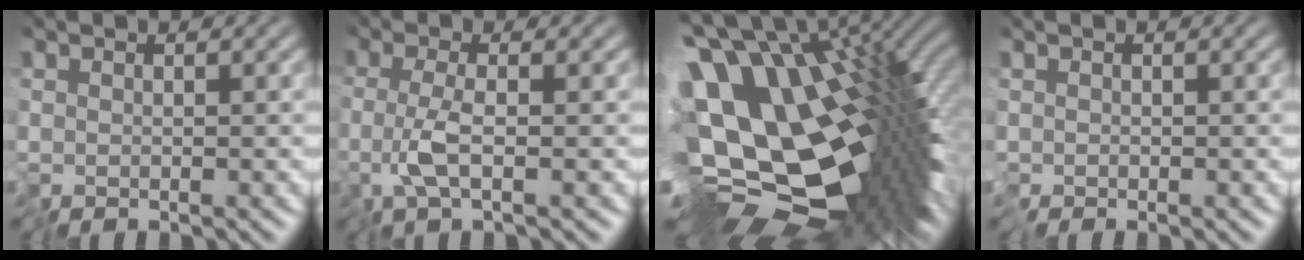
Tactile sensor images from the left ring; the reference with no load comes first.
{"total": 2.7, "force": [-0.8, 0.1, 2.6], "torque": [-0.058, -0.008, -0.018]}
{"total": 18.6, "force": [1.3, 10.1, 15.6], "torque": [-0.251, -0.061, 0.065]}
{"total": 0.0}